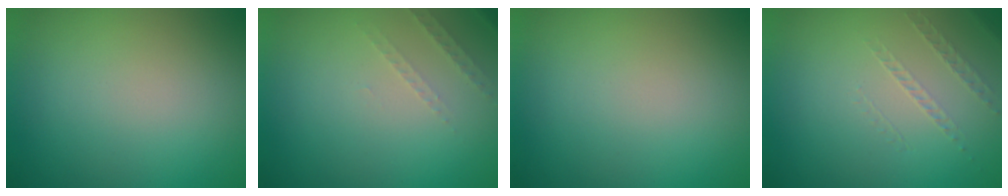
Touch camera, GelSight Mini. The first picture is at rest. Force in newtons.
{"total": 1.3, "press": 1.2, "slide": 0.4}
{"total": 0.0}
{"total": 1.0, "press": 0.4, "slide": 0.9}